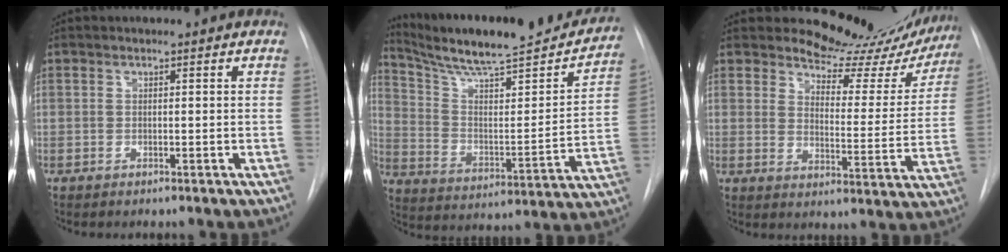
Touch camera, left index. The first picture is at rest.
{"total": 24.6, "force": [22.2, 2.8, 10.2], "torque": [-0.158, -0.039, 0.322]}
{"total": 15.2, "force": [14.2, 4.8, 2.3], "torque": [-0.009, -0.050, 0.160]}